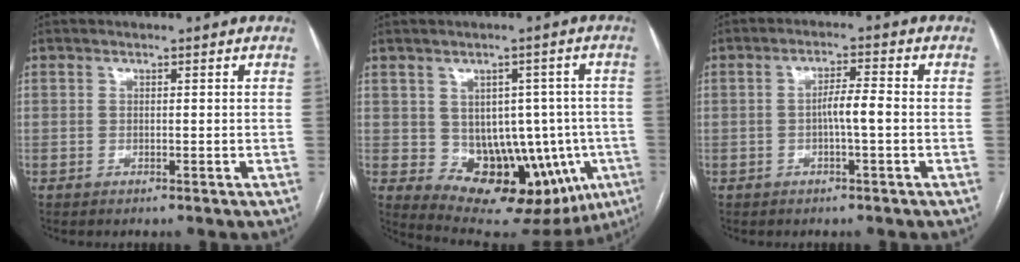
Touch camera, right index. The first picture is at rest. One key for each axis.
{"total": 14.2, "fx": -3.5, "fy": 9.5, "fz": 10.0, "tx": -0.107, "ty": 0.025, "tz": -0.020}
{"total": 3.6, "fx": -0.7, "fy": 0.0, "fz": 3.5, "tx": -0.059, "ty": 0.006, "tz": -0.011}